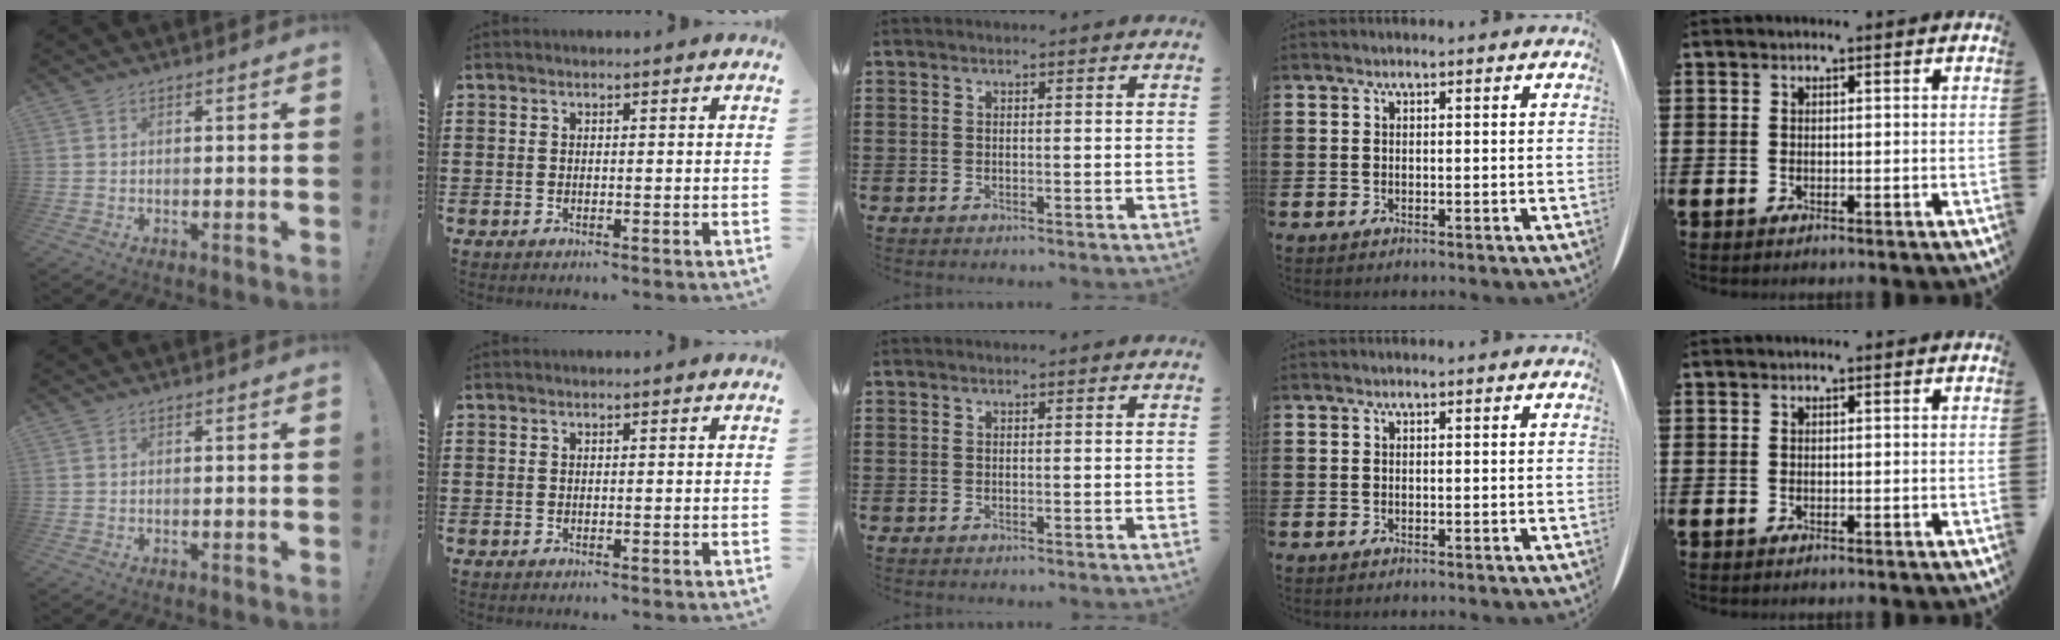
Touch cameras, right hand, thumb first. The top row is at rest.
{}